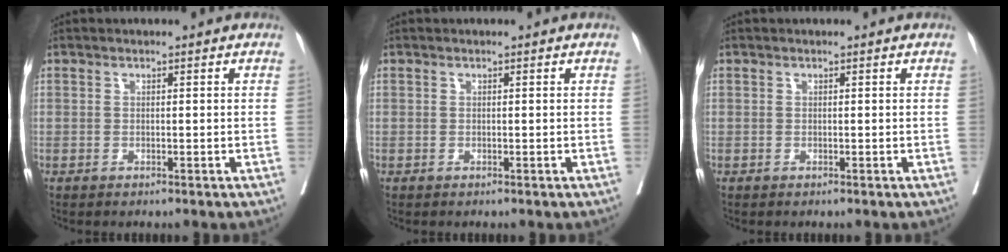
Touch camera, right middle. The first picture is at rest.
{"total": 0.0}
{"total": 0.0}